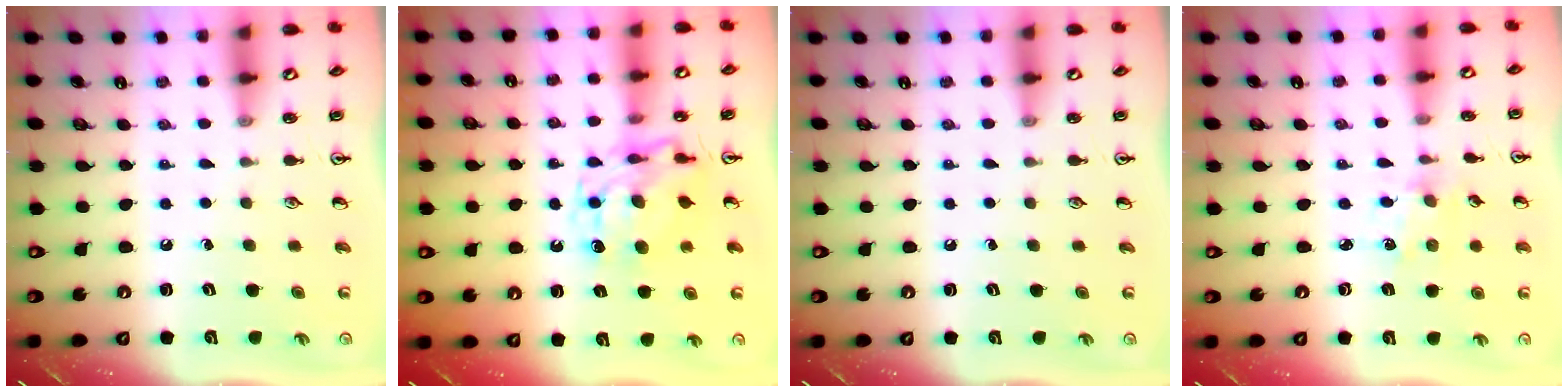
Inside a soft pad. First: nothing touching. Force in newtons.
{"total": 11.1, "press": 11.0, "slide": 1.4}
{"total": 0.0}
{"total": 1.6, "press": 1.5, "slide": 0.3}